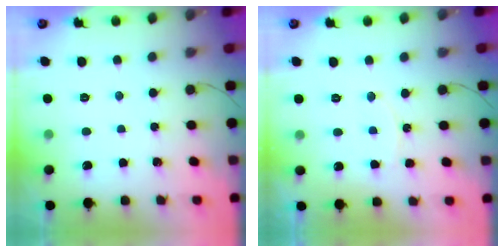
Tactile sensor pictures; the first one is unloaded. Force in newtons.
{"total": 6.9, "press": 6.9, "slide": 0.3}